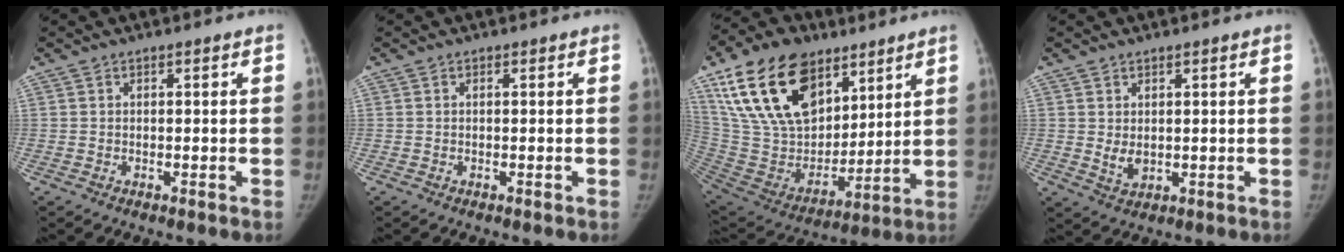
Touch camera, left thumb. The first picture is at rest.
{"total": 0.0}
{"total": 26.7, "force": [14.8, 15.9, 15.5], "torque": [-0.280, -0.029, 0.278]}
{"total": 2.9, "force": [0.6, 1.7, 2.3], "torque": [-0.033, -0.012, 0.020]}